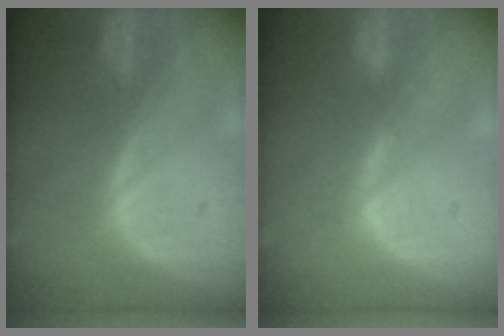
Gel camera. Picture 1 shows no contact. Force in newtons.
{"total": 1.3, "press": 1.3, "slide": 0.2}